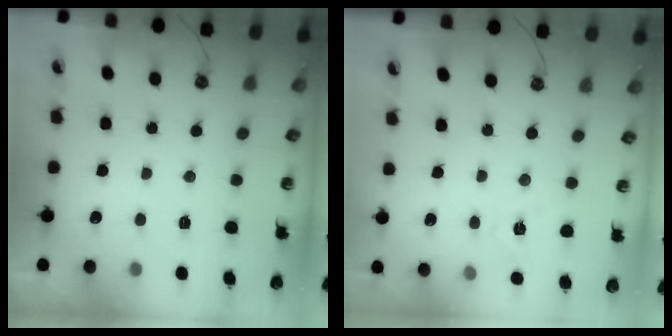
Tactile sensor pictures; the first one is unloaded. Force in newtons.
{"total": 5.0, "press": 4.9, "slide": 0.5}